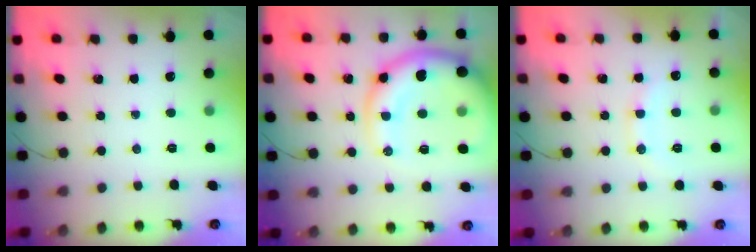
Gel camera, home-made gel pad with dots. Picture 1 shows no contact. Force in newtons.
{"total": 13.9, "press": 13.3, "slide": 3.9}
{"total": 10.3, "press": 10.3, "slide": 0.9}